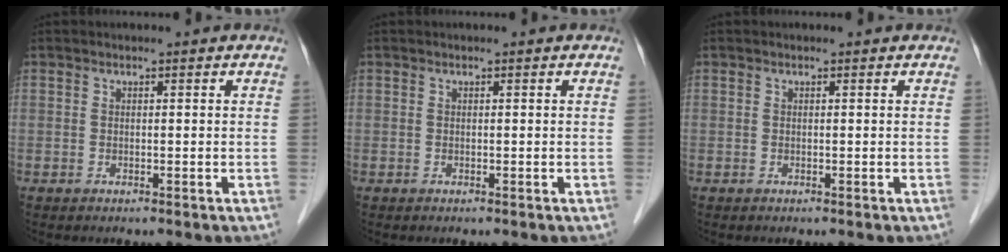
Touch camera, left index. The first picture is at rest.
{"total": 0.0}
{"total": 0.0}